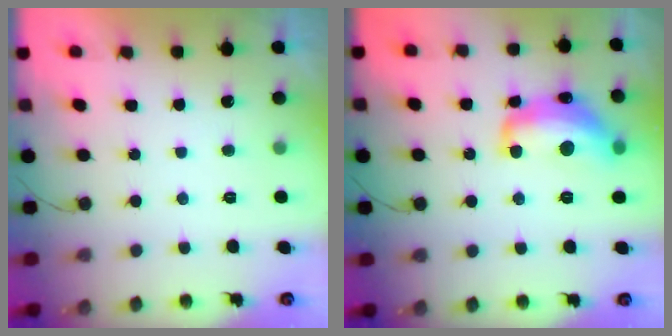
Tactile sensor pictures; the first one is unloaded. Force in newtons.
{"total": 15.2, "press": 15.2, "slide": 1.1}